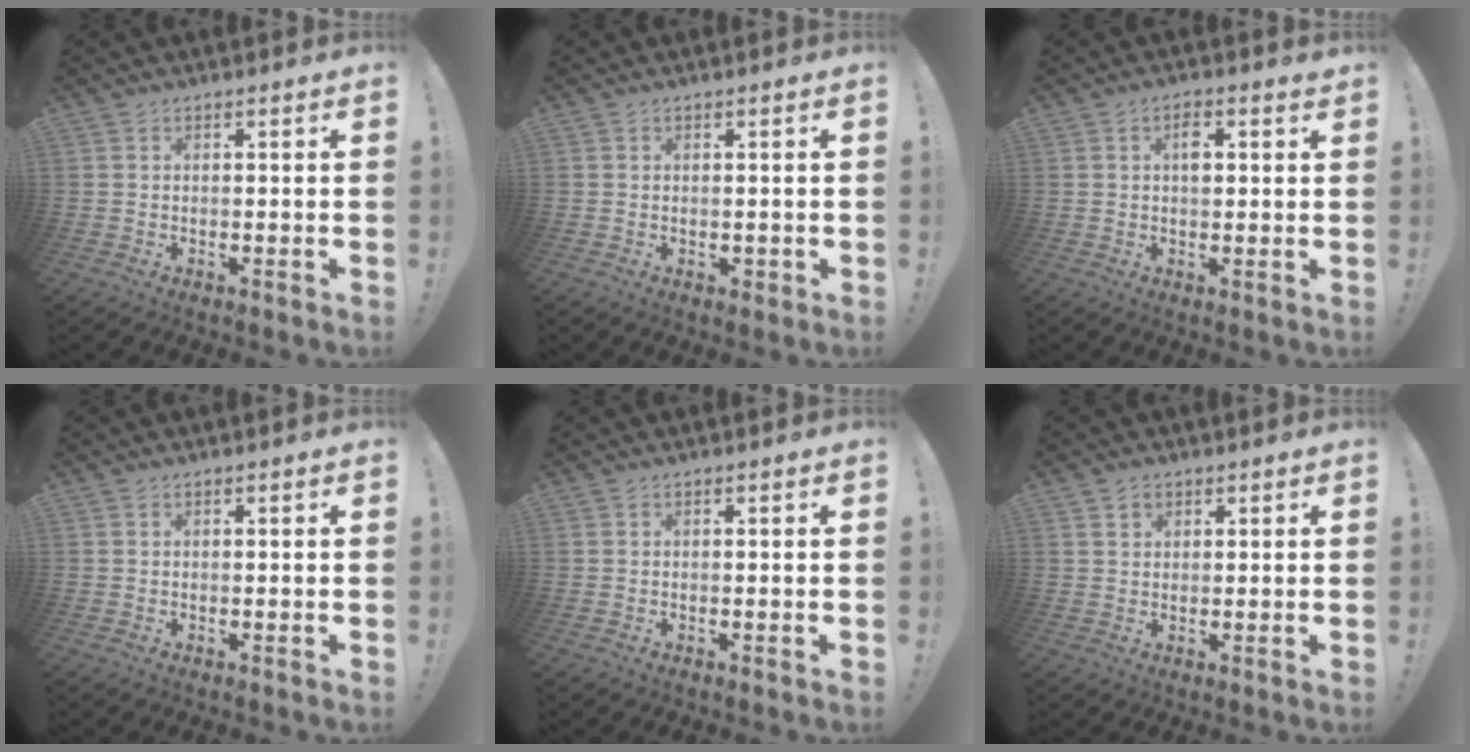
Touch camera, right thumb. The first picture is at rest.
{"total": 0.8, "force": [-0.1, 0.7, 0.5], "torque": [-0.006, 0.002, -0.001]}
{"total": 3.6, "force": [0.9, 1.9, 2.9], "torque": [-0.040, -0.001, 0.009]}
{"total": 0.0}
{"total": 0.0}
{"total": 2.2, "force": [1.4, 1.6, 0.6], "torque": [0.000, -0.007, 0.024]}